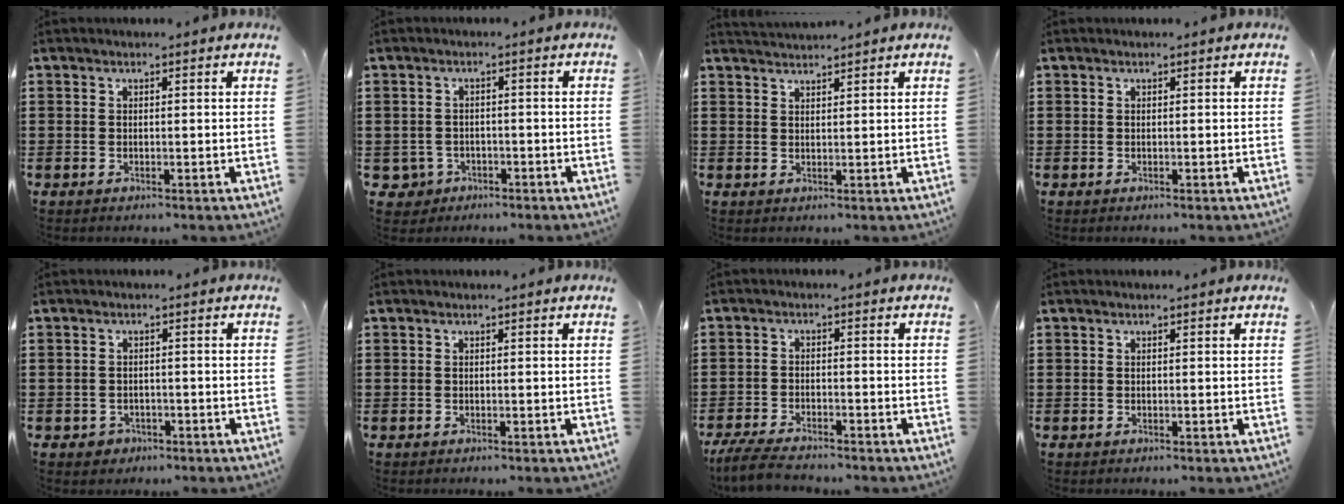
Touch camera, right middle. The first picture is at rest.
{"total": 2.3, "force": [-1.5, 1.6, 0.5], "torque": [-0.023, -0.001, -0.036]}
{"total": 1.8, "force": [1.8, -0.1, -0.1], "torque": [-0.003, 0.001, 0.036]}
{"total": 0.0}
{"total": 1.0, "force": [-0.6, 0.8, 0.2], "torque": [-0.006, 0.002, -0.014]}
{"total": 0.0}
{"total": 4.5, "force": [-4.2, 0.5, 1.5], "torque": [-0.045, -0.008, -0.088]}
{"total": 0.0}